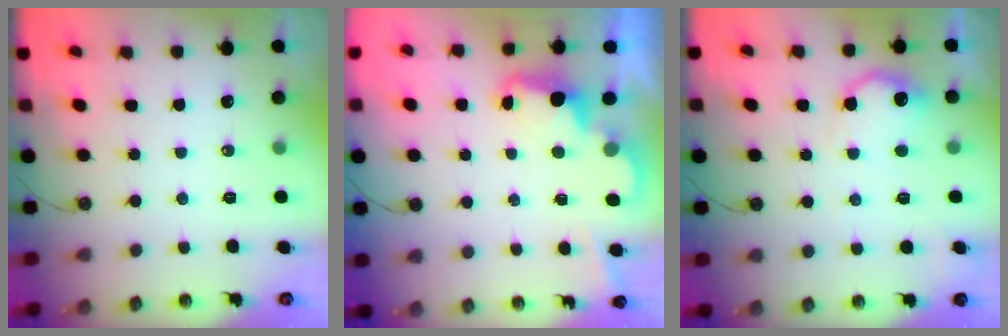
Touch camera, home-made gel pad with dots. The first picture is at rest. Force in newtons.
{"total": 2.5, "press": 2.5, "slide": 0.6}
{"total": 11.1, "press": 11.1, "slide": 0.8}